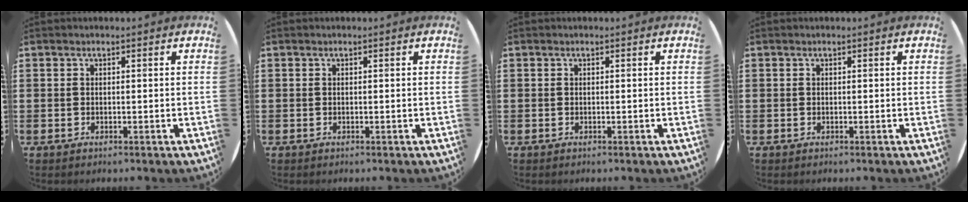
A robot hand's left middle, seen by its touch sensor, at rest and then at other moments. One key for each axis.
{"total": 0.0}
{"total": 0.0}
{"total": 0.0}